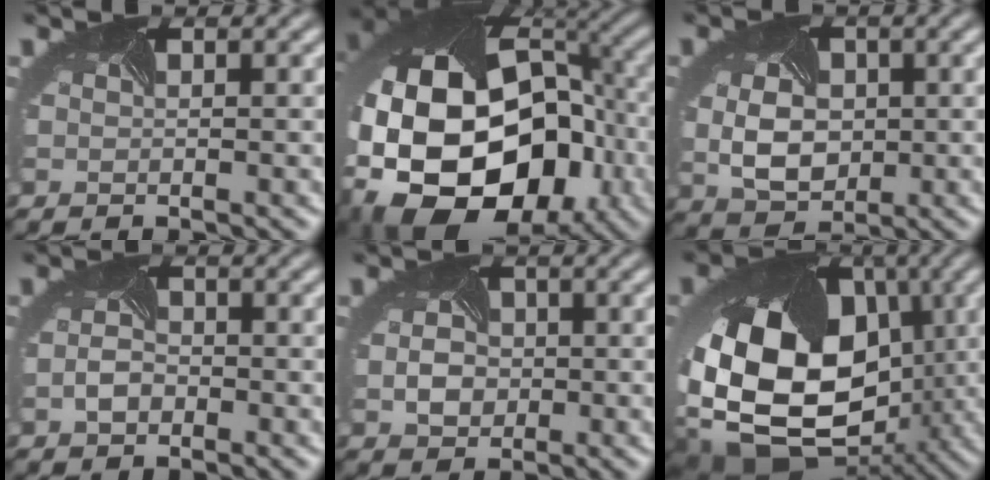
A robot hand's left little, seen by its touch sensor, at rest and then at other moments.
{"total": 22.6, "force": [-4.8, 17.2, 13.9], "torque": [-0.261, -0.046, -0.104]}
{"total": 5.3, "force": [-0.2, 4.0, 3.5], "torque": [-0.071, -0.008, 0.008]}
{"total": 1.7, "force": [-0.9, 1.1, 0.9], "torque": [-0.026, -0.004, -0.019]}
{"total": 3.0, "force": [-0.4, 2.5, 1.7], "torque": [-0.032, -0.004, -0.006]}
{"total": 19.8, "force": [-3.5, 14.1, 13.5], "torque": [-0.262, -0.046, -0.040]}